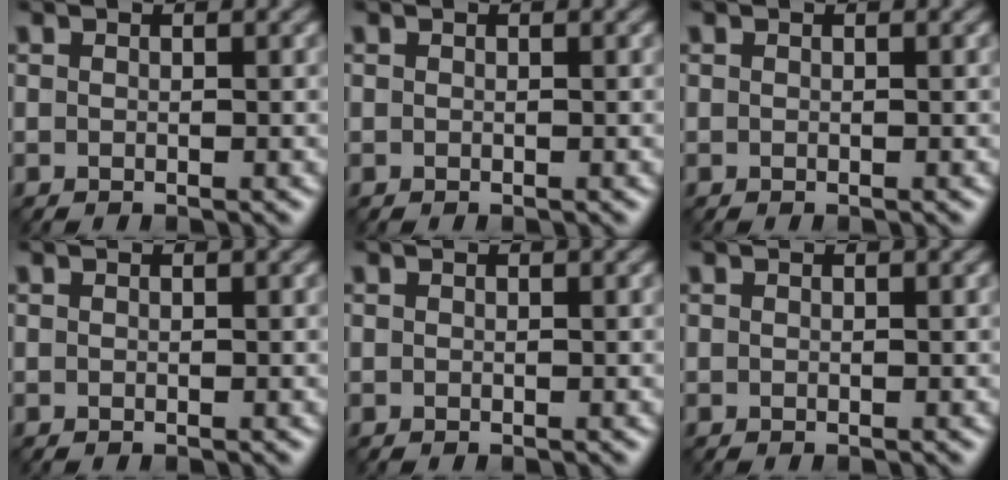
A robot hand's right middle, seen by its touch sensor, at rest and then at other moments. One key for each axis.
{"total": 0.0}
{"total": 0.0}
{"total": 0.0}
{"total": 0.0}
{"total": 0.0}